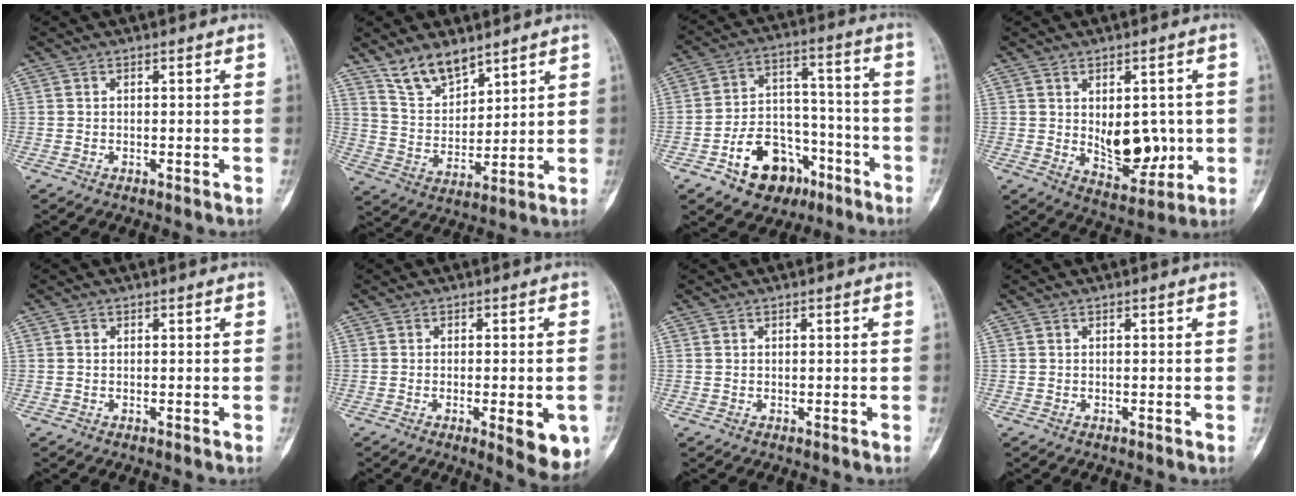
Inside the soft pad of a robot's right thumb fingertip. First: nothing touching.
{"total": 9.1, "force": [7.0, 4.0, 4.0], "torque": [-0.049, -0.048, 0.143]}
{"total": 15.2, "force": [-8.0, 10.2, 8.0], "torque": [-0.085, 0.076, -0.123]}
{"total": 10.5, "force": [-0.1, 6.3, 8.4], "torque": [-0.078, -0.016, 0.018]}
{"total": 0.6, "force": [0.1, 0.5, 0.2], "torque": [0.001, 0.002, 0.001]}
{"total": 9.0, "force": [-2.9, 2.8, 8.0], "torque": [-0.086, -0.003, -0.031]}
{"total": 0.0}
{"total": 0.0}